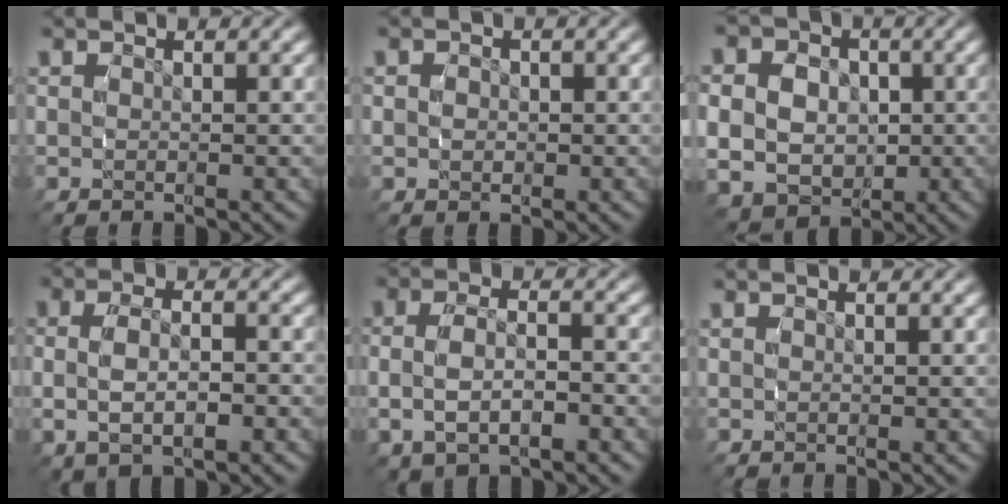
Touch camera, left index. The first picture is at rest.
{"total": 1.2, "force": [0.0, 1.1, 0.4], "torque": [-0.006, 0.000, -0.001]}
{"total": 9.9, "force": [-1.4, 8.7, 4.5], "torque": [-0.106, -0.046, -0.016]}
{"total": 4.1, "force": [-0.9, 2.5, 3.1], "torque": [-0.061, -0.002, -0.013]}
{"total": 4.3, "force": [-1.3, 2.7, 3.0], "torque": [-0.064, -0.005, -0.021]}
{"total": 0.0}